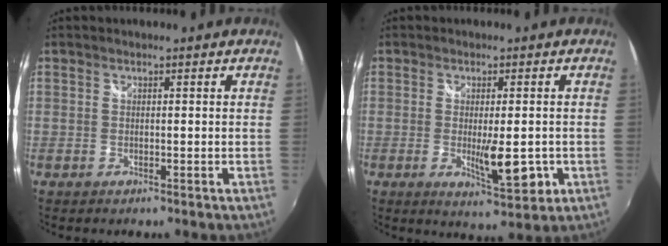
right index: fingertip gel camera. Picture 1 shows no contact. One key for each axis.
{"total": 7.7, "fx": -1.9, "fy": 1.9, "fz": 7.2, "tx": -0.109, "ty": -0.021, "tz": -0.022}